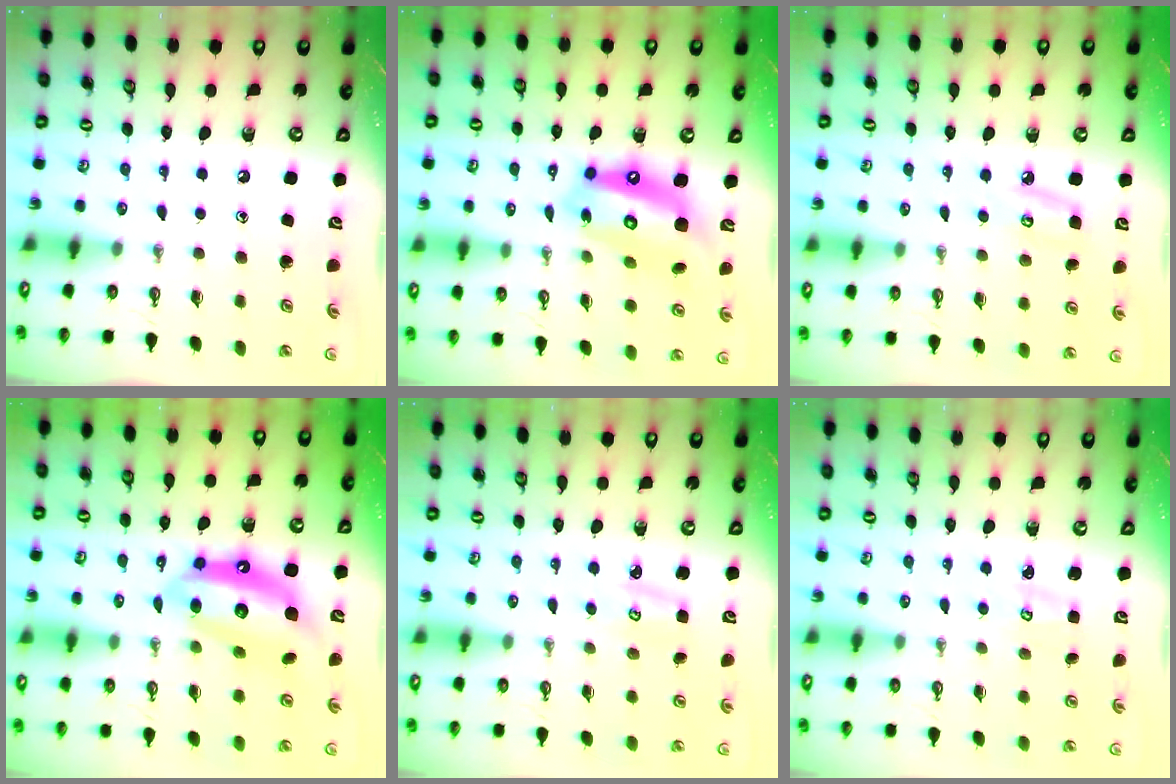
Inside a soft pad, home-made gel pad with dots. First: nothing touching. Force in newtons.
{"total": 15.0, "press": 14.9, "slide": 1.6}
{"total": 6.0, "press": 6.0, "slide": 0.7}
{"total": 13.5, "press": 13.5, "slide": 0.9}
{"total": 3.4, "press": 3.4, "slide": 0.3}
{"total": 1.9, "press": 1.9, "slide": 0.2}